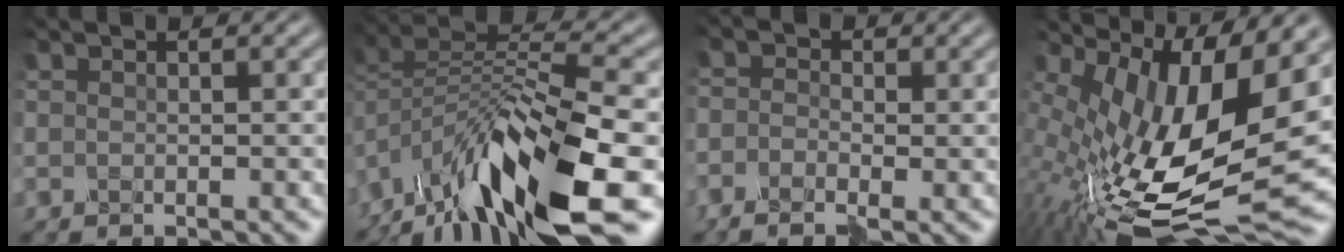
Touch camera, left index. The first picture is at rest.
{"total": 11.1, "force": [-7.2, 3.2, 7.8], "torque": [-0.153, 0.019, -0.118]}
{"total": 2.0, "force": [-1.8, 0.9, 0.0], "torque": [-0.002, 0.005, -0.040]}
{"total": 14.9, "force": [2.1, 6.6, 13.2], "torque": [-0.251, -0.020, 0.055]}